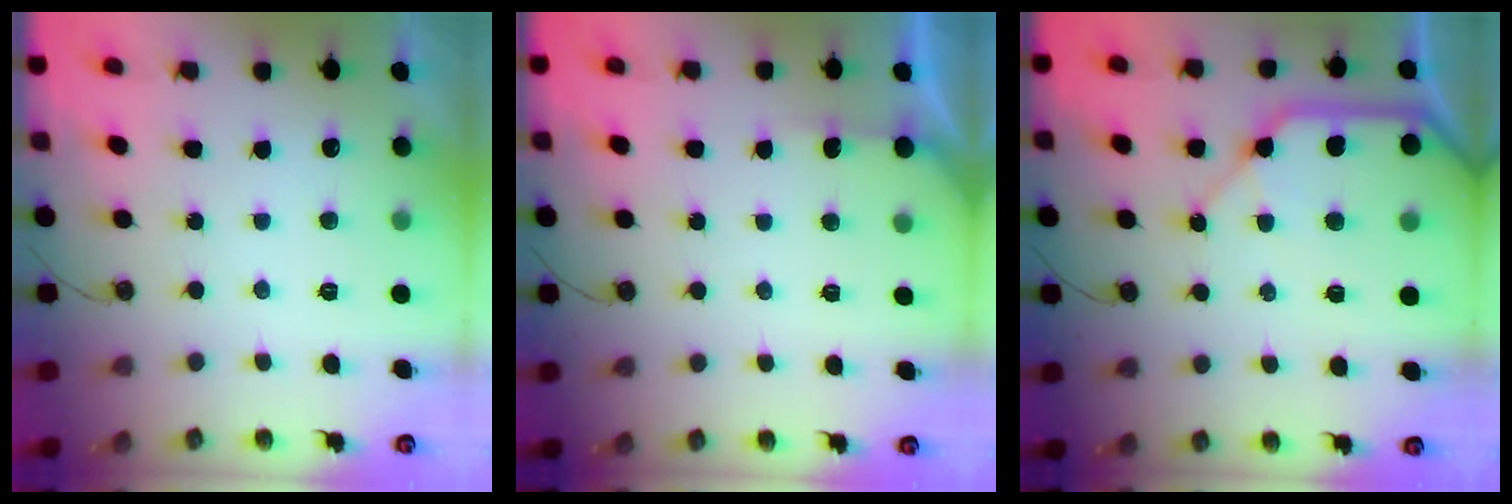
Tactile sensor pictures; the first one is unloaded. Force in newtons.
{"total": 2.9, "press": 2.9, "slide": 0.4}
{"total": 13.9, "press": 13.8, "slide": 1.6}